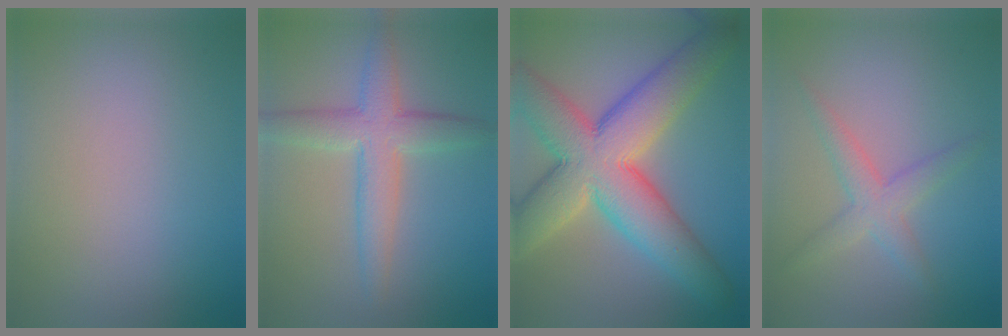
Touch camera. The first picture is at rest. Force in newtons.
{"total": 4.6, "press": 4.6, "slide": 0.1}
{"total": 12.1, "press": 12.1, "slide": 0.8}
{"total": 2.8, "press": 2.8, "slide": 0.2}